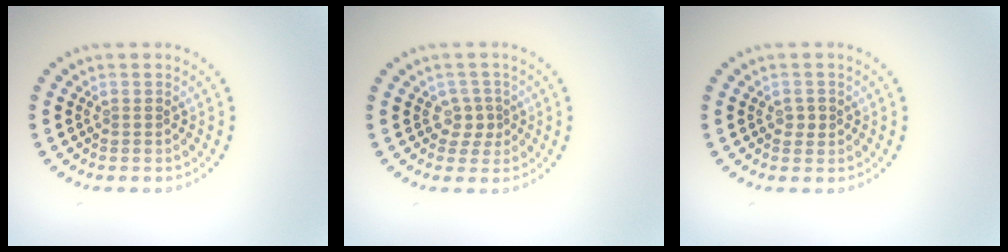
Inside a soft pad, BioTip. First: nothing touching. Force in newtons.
{"total": 1.7, "press": 1.3, "slide": 1.1}
{"total": 1.0, "press": 1.0, "slide": 0.2}